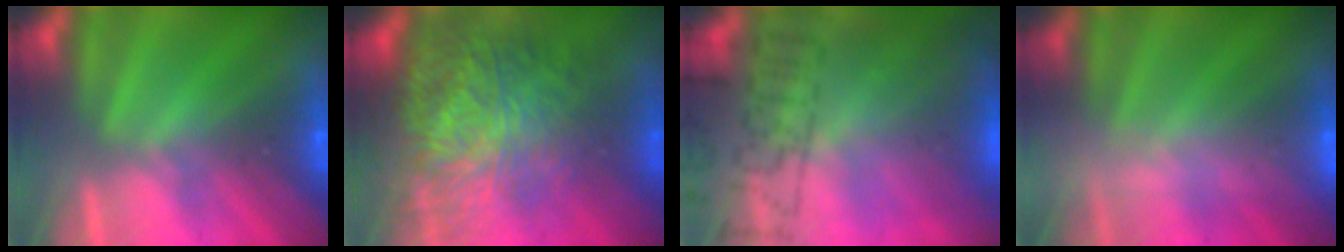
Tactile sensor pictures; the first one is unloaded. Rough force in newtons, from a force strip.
{"total": 14.6}
{"total": 9.1}
{"total": 2.5}